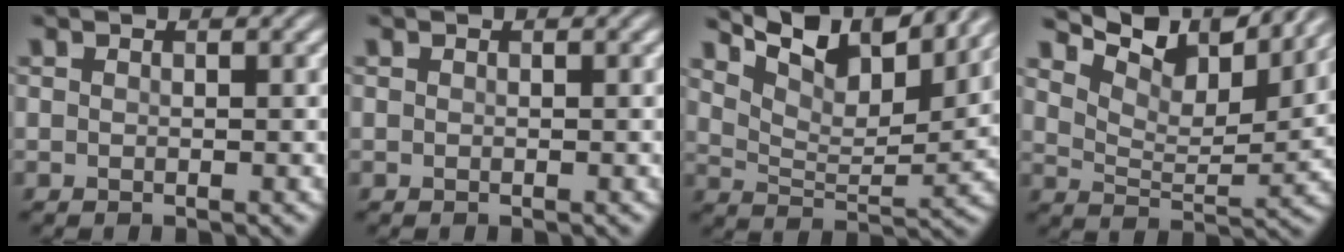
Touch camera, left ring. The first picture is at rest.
{"total": 0.0}
{"total": 9.1, "force": [7.2, 2.6, 4.9], "torque": [-0.095, 0.006, 0.116]}
{"total": 9.4, "force": [7.9, 2.4, 4.4], "torque": [-0.088, 0.004, 0.120]}